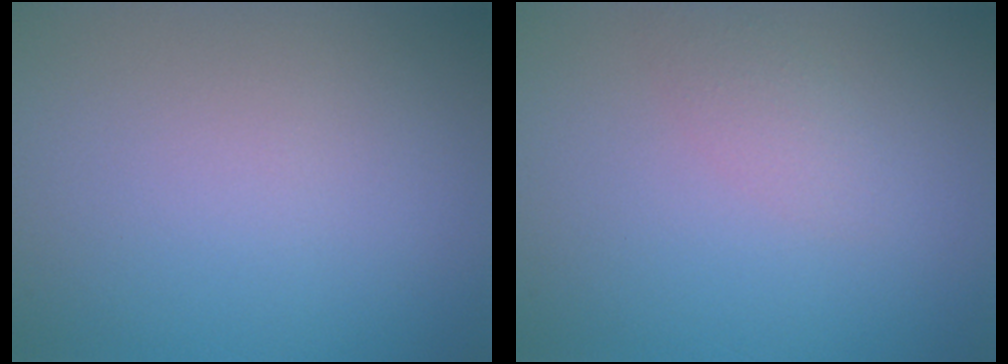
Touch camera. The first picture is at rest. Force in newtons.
{"total": 1.4, "press": 1.4, "slide": 0.1}